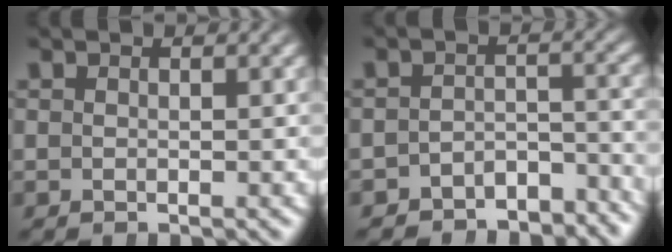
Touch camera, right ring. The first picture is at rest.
{"total": 6.0, "force": [-5.4, 2.2, 1.3], "torque": [-0.004, -0.017, -0.087]}